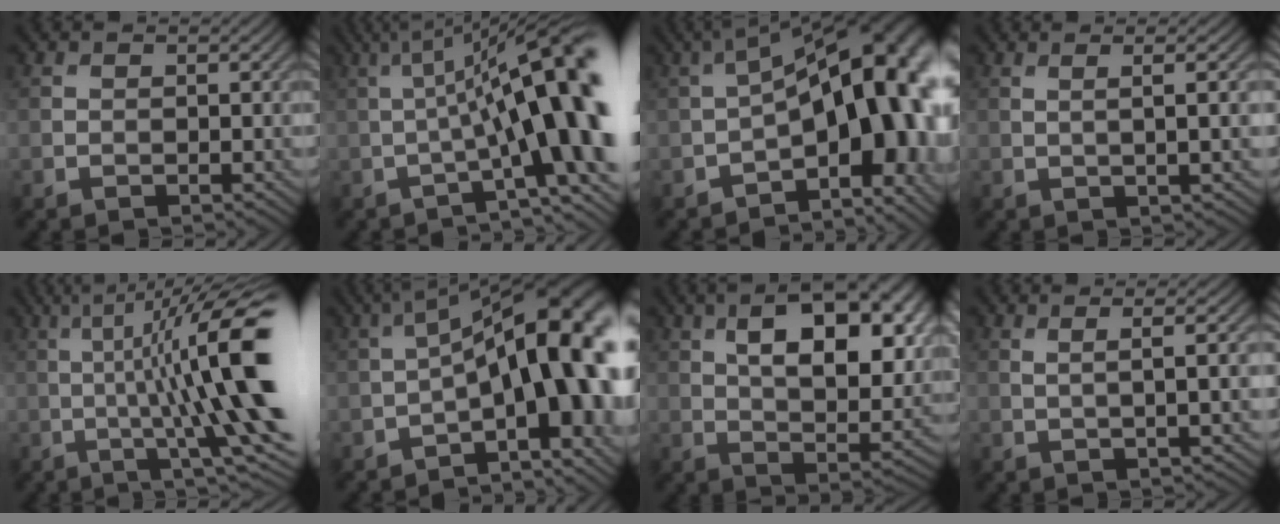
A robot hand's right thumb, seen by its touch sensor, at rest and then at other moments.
{"total": 15.8, "force": [-1.1, 3.4, 15.4], "torque": [-0.194, 0.023, -0.012]}
{"total": 16.7, "force": [-2.2, 7.8, 14.6], "torque": [-0.192, 0.002, -0.024]}
{"total": 4.6, "force": [0.8, 0.8, 4.4], "torque": [-0.063, 0.019, 0.012]}
{"total": 16.7, "force": [0.3, 3.5, 16.4], "torque": [-0.228, 0.017, 0.018]}
{"total": 16.4, "force": [-2.0, 6.1, 15.1], "torque": [-0.201, 0.011, -0.026]}
{"total": 16.0, "force": [5.8, 7.5, 12.8], "torque": [-0.189, 0.015, 0.083]}
{"total": 5.1, "force": [1.2, 0.9, 4.9], "torque": [-0.075, 0.021, 0.018]}